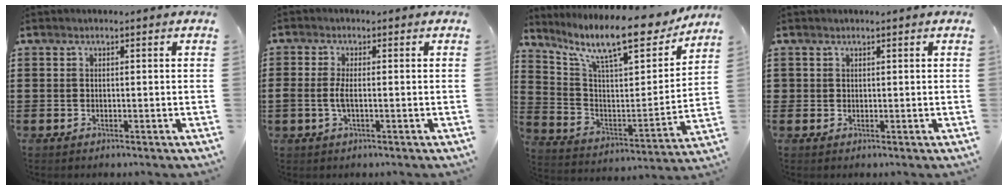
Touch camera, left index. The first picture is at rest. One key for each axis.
{"total": 2.7, "fx": -0.5, "fy": 0.8, "fz": 2.5, "tx": -0.069, "ty": -0.005, "tz": -0.016}
{"total": 13.1, "fx": 10.8, "fy": 2.2, "fz": 7.1, "tx": -0.156, "ty": -0.076, "tz": 0.181}
{"total": 1.0, "fx": 0.6, "fy": 0.8, "fz": 0.1, "tx": -0.004, "ty": 0.003, "tz": 0.013}